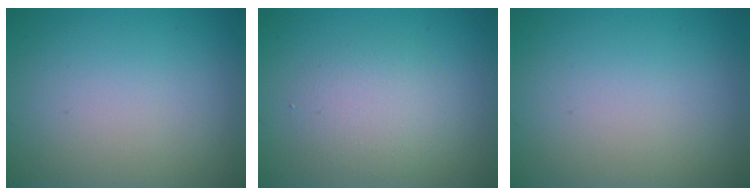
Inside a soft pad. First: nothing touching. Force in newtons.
{"total": 2.7, "press": 2.7, "slide": 0.2}
{"total": 0.0}